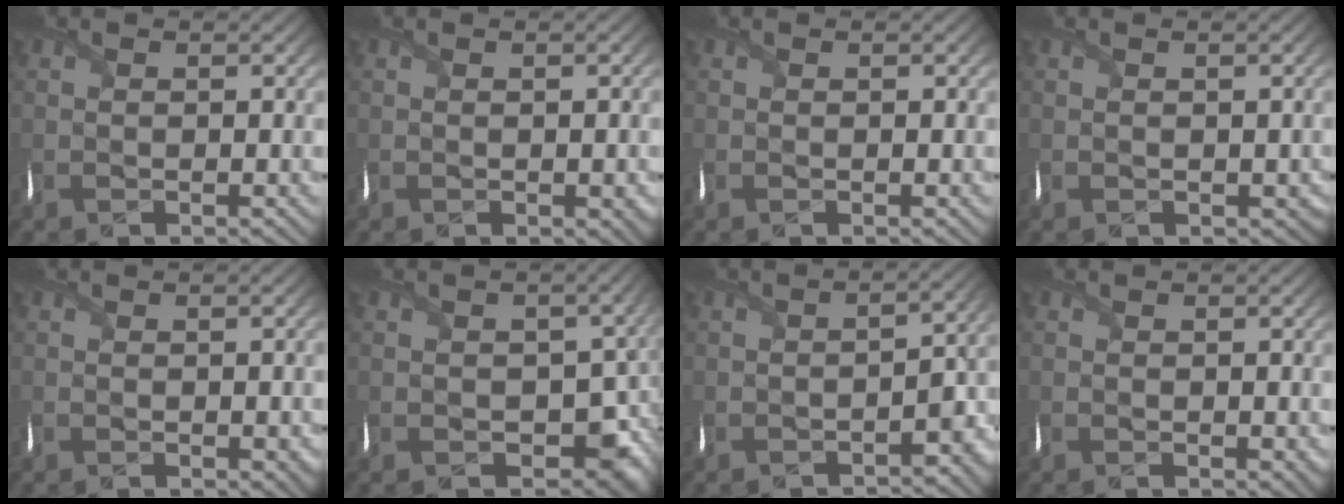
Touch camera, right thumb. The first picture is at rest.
{"total": 2.0, "force": [-0.6, 1.1, 1.5], "torque": [-0.023, -0.011, -0.004]}
{"total": 0.0}
{"total": 1.3, "force": [0.1, 1.2, 0.5], "torque": [-0.012, -0.007, 0.001]}
{"total": 1.7, "force": [-0.4, 1.0, 1.3], "torque": [-0.021, -0.010, -0.001]}
{"total": 8.2, "force": [-0.6, 6.4, 5.1], "torque": [-0.073, -0.041, -0.002]}
{"total": 5.5, "force": [-3.4, 2.2, 3.7], "torque": [-0.041, -0.011, -0.055]}
{"total": 1.1, "force": [0.0, 0.8, 0.8], "torque": [-0.015, -0.003, 0.002]}